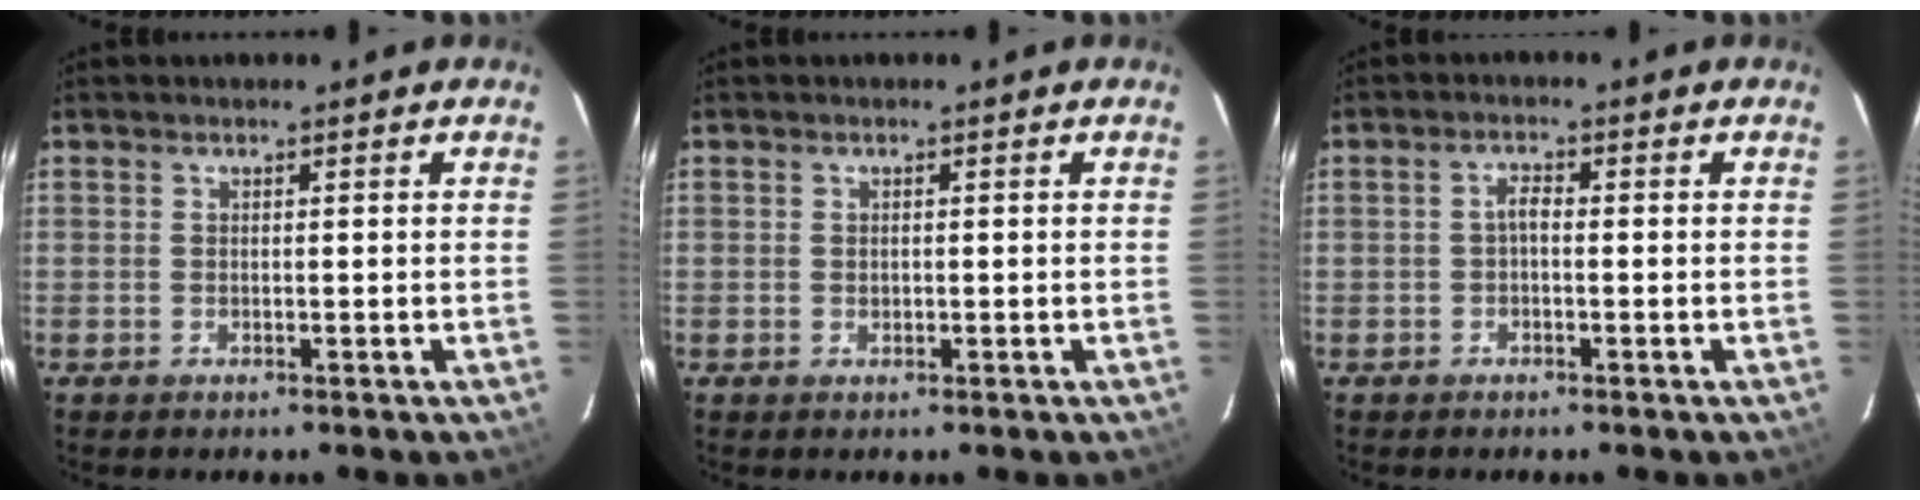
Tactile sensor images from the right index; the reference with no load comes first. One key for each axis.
{"total": 0.7, "fx": 0.0, "fy": 0.6, "fz": 0.4, "tx": -0.005, "ty": 0.000, "tz": 0.001}
{"total": 1.7, "fx": -0.4, "fy": 0.7, "fz": 1.4, "tx": -0.029, "ty": 0.008, "tz": -0.010}